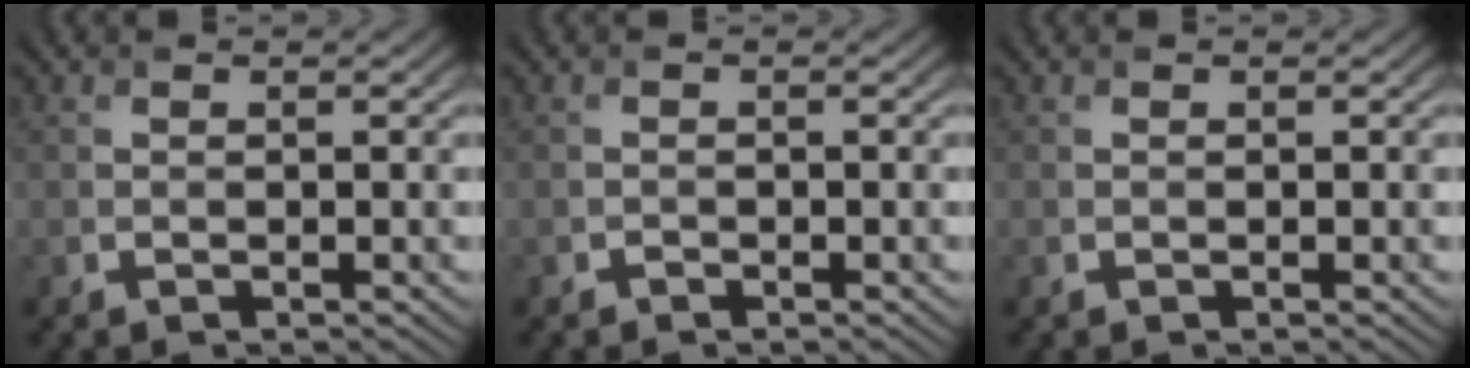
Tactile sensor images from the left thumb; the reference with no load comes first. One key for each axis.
{"total": 0.6, "fx": -0.5, "fy": 0.1, "fz": -0.3, "tx": 0.004, "ty": -0.002, "tz": -0.006}
{"total": 0.0}